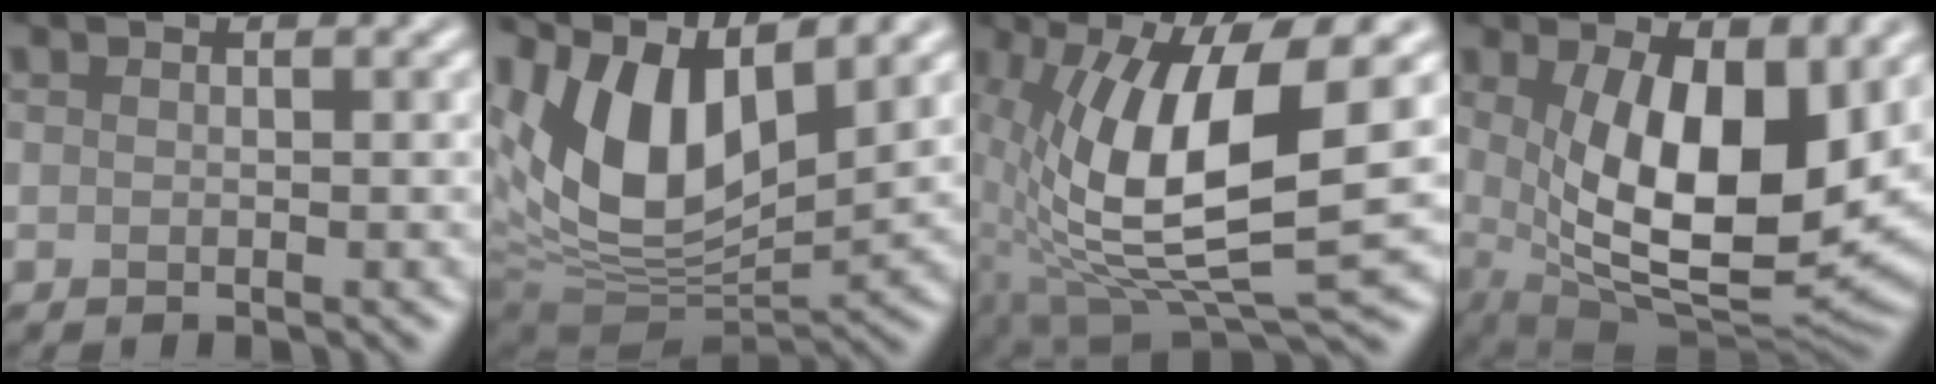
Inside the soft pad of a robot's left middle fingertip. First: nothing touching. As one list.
[{"total": 12.4, "force": [5.1, 6.2, 9.5], "torque": [-0.186, 0.011, 0.095]}, {"total": 11.5, "force": [0.9, 3.8, 10.8], "torque": [-0.212, -0.015, 0.024]}, {"total": 11.5, "force": [1.4, 4.8, 10.4], "torque": [-0.164, -0.019, 0.034]}]